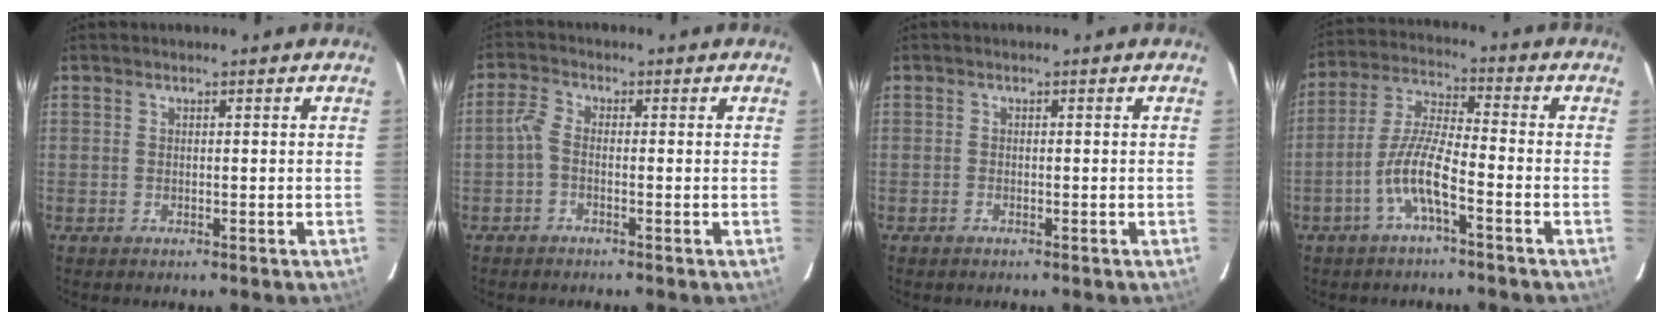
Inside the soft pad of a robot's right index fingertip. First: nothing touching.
{"total": 2.3, "force": [-1.1, 1.1, 1.8], "torque": [-0.047, 0.009, -0.026]}
{"total": 0.5, "force": [-0.5, 0.2, 0.1], "torque": [-0.002, 0.000, -0.011]}
{"total": 8.2, "force": [-4.0, 1.2, 7.0], "torque": [-0.155, 0.008, -0.080]}